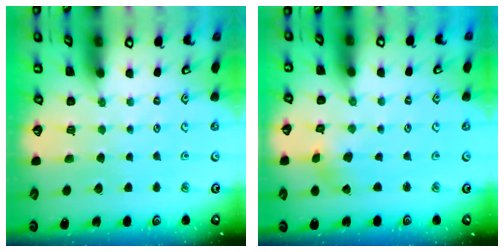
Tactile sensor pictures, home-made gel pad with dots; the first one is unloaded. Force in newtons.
{"total": 0.8, "press": 0.8, "slide": 0.2}